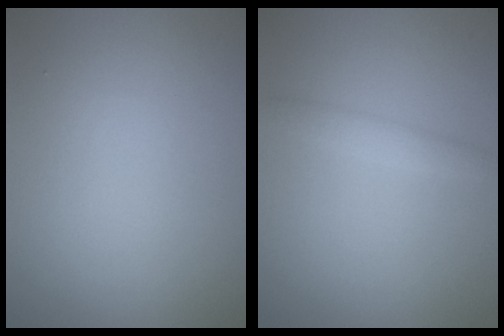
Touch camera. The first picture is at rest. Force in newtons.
{"total": 1.5, "press": 1.5, "slide": 0.0}